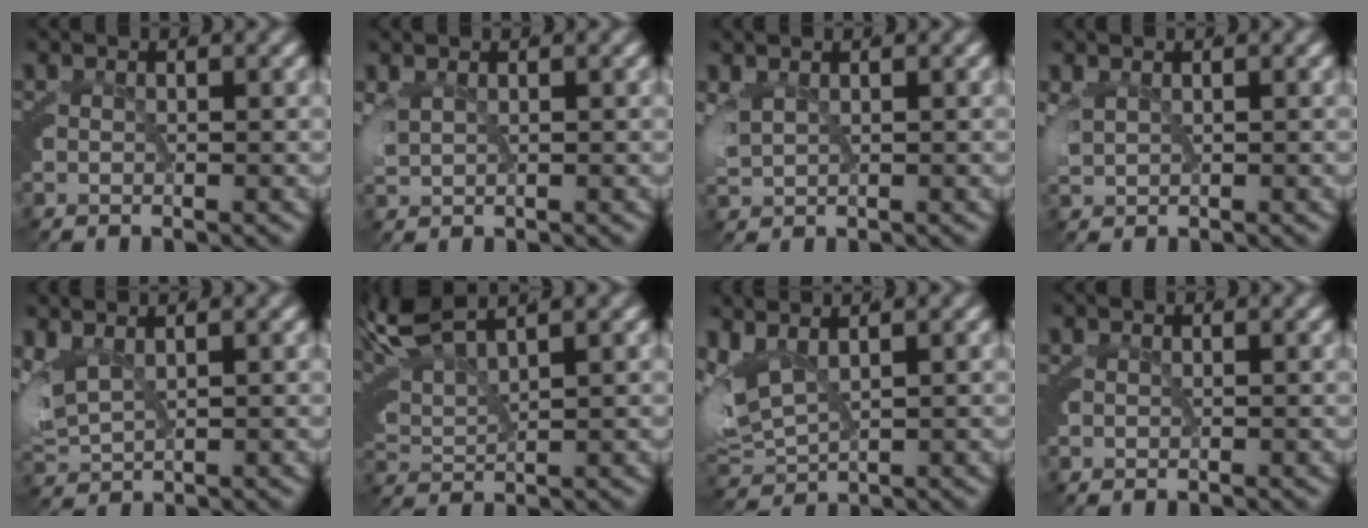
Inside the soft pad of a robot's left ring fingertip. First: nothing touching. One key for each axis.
{"total": 2.1, "fx": 1.0, "fy": 1.2, "fz": 1.3, "tx": -0.038, "ty": -0.004, "tz": 0.026}
{"total": 2.5, "fx": 1.2, "fy": 1.5, "fz": 1.5, "tx": -0.044, "ty": -0.005, "tz": 0.028}
{"total": 2.1, "fx": 1.1, "fy": 1.3, "fz": 1.2, "tx": -0.038, "ty": -0.004, "tz": 0.026}
{"total": 5.0, "fx": 1.3, "fy": 3.6, "fz": 3.2, "tx": -0.090, "ty": -0.011, "tz": 0.031}
{"total": 6.8, "fx": 4.6, "fy": 3.2, "fz": 4.0, "tx": -0.100, "ty": 0.012, "tz": 0.072}
{"total": 6.8, "fx": 1.2, "fy": 5.3, "fz": 4.2, "tx": -0.124, "ty": -0.016, "tz": 0.027}
{"total": 0.0}